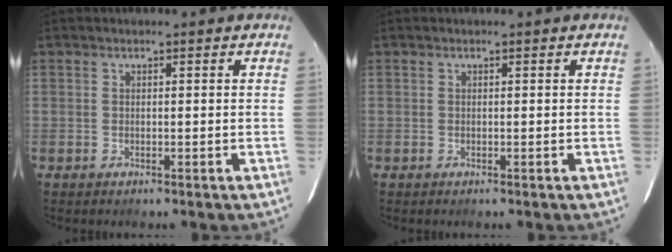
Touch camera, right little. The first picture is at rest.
{"total": 0.0}